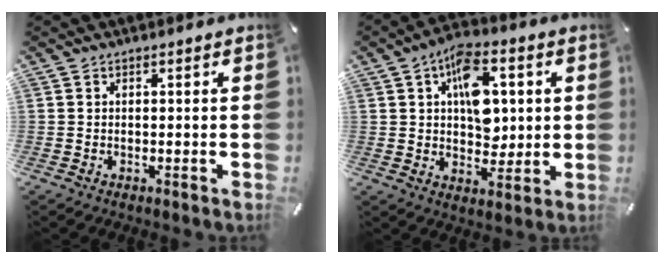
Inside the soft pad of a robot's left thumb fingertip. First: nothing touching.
{"total": 12.6, "force": [3.0, 8.5, 8.8], "torque": [-0.117, -0.001, 0.054]}